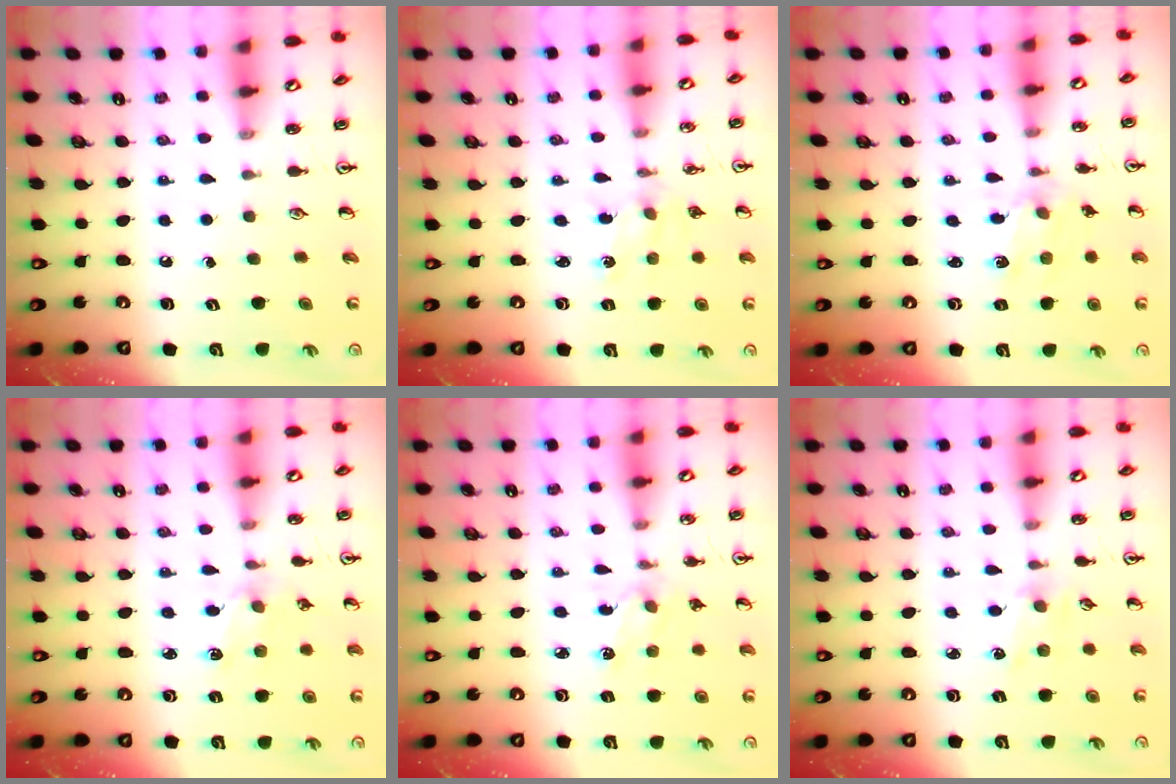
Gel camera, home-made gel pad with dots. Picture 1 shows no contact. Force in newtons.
{"total": 0.9, "press": 0.9, "slide": 0.2}
{"total": 2.4, "press": 2.2, "slide": 0.8}
{"total": 1.8, "press": 1.8, "slide": 0.3}
{"total": 2.2, "press": 2.1, "slide": 0.5}
{"total": 2.0, "press": 2.0, "slide": 0.4}